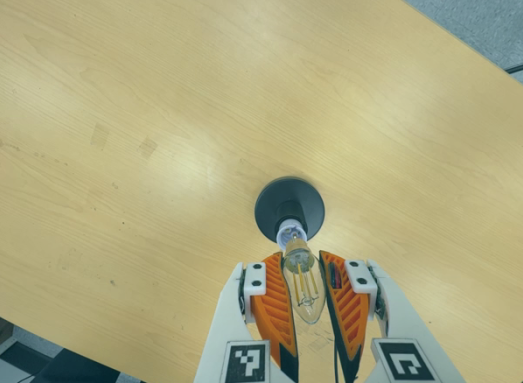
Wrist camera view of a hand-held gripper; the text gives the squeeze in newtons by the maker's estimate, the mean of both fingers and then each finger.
{"total": 22.7, "left": 24.9, "right": 20.6}